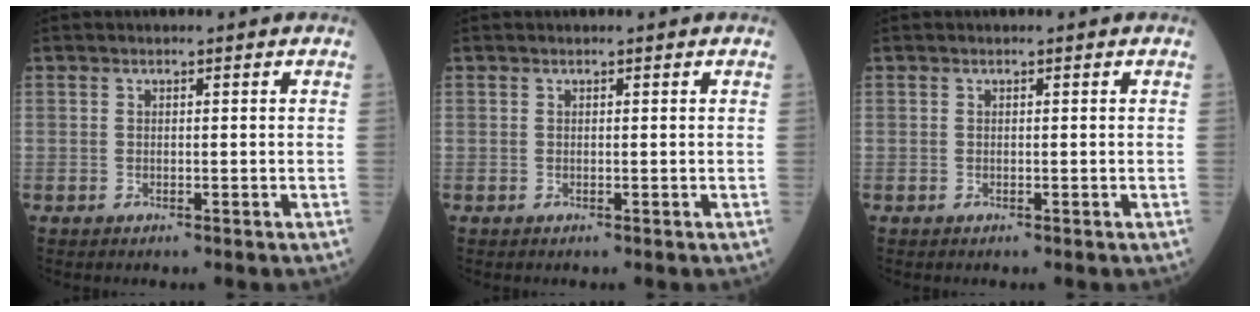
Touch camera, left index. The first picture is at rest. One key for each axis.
{"total": 0.0}
{"total": 0.0}